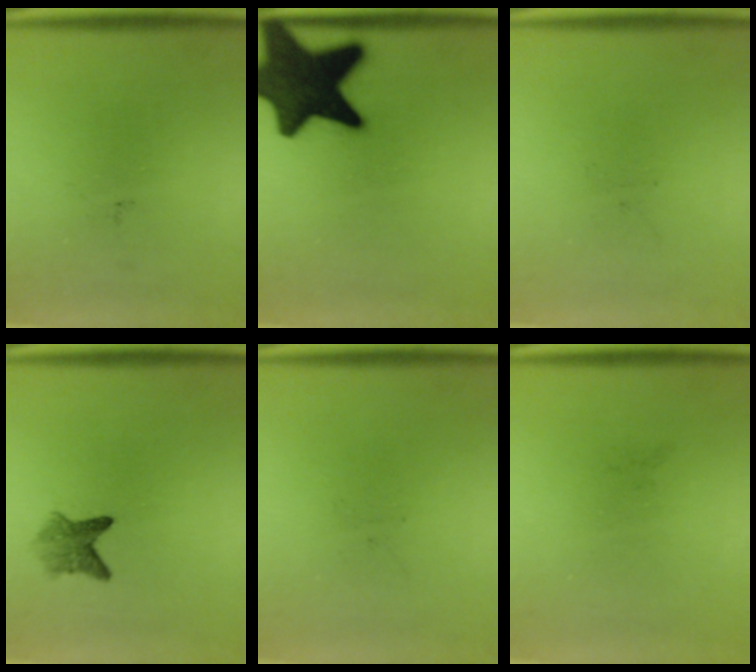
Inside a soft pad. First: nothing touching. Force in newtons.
{"total": 17.8}
{"total": 0.0}
{"total": 2.9}
{"total": 0.0}
{"total": 0.0}